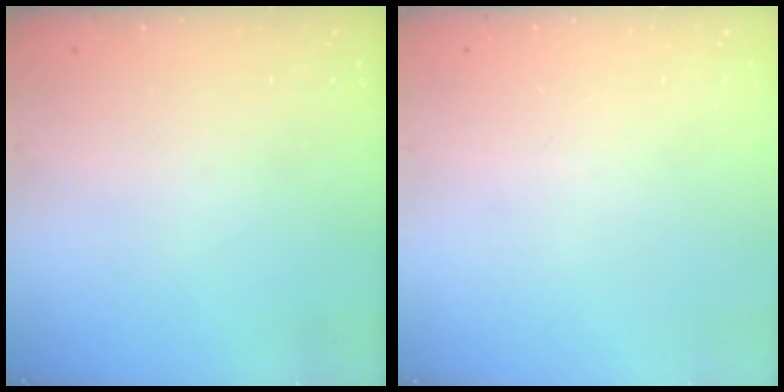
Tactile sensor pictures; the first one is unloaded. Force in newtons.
{"total": 0.0}